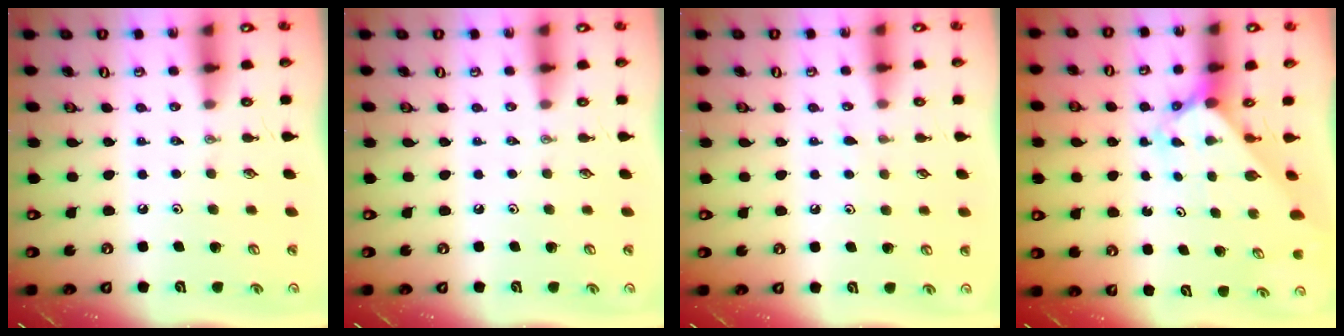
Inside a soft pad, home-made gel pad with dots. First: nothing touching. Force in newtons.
{"total": 0.0}
{"total": 6.3, "press": 6.3, "slide": 0.6}
{"total": 2.4, "press": 2.4, "slide": 0.2}